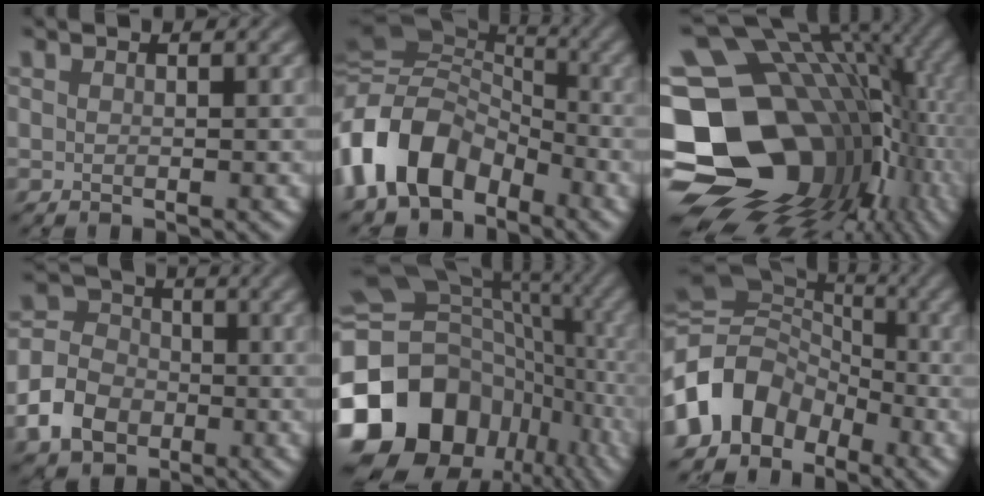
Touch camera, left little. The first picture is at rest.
{"total": 10.2, "force": [-4.7, 6.6, 6.2], "torque": [-0.111, 0.008, -0.104]}
{"total": 21.1, "force": [-3.1, 15.8, 13.7], "torque": [-0.258, -0.027, -0.024]}
{"total": 5.9, "force": [-2.4, 4.7, 2.7], "torque": [-0.055, 0.007, -0.061]}
{"total": 18.6, "force": [-6.3, 14.2, 10.1], "torque": [-0.227, -0.002, -0.101]}
{"total": 9.7, "force": [-4.0, 7.5, 4.7], "torque": [-0.087, 0.012, -0.096]}